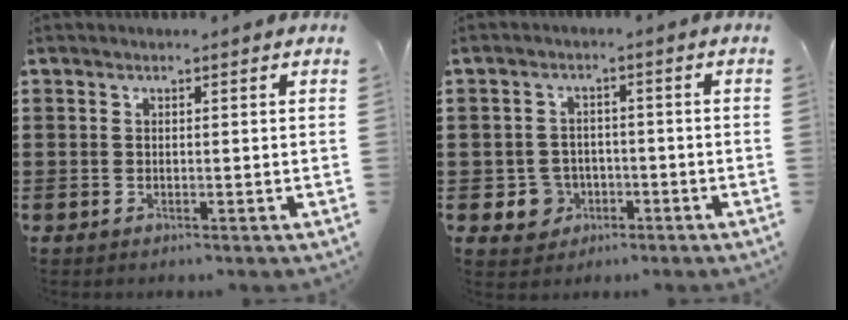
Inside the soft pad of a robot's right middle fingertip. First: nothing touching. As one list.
[{"total": 4.2, "force": [-1.5, 3.7, 1.2], "torque": [-0.037, 0.004, -0.031]}]